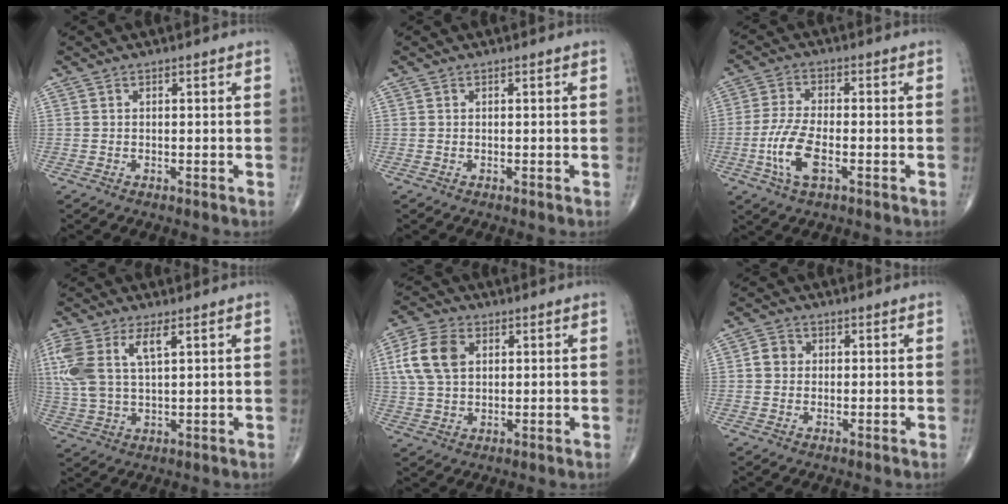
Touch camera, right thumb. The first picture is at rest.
{"total": 0.0}
{"total": 8.3, "force": [-2.7, 3.3, 7.1], "torque": [-0.159, 0.009, -0.053]}
{"total": 12.3, "force": [4.2, 5.7, 10.0], "torque": [-0.240, 0.006, 0.091]}
{"total": 10.0, "force": [2.6, 6.7, 7.0], "torque": [-0.140, 0.006, 0.047]}
{"total": 3.0, "force": [0.2, 2.7, 1.3], "torque": [-0.011, 0.006, -0.003]}